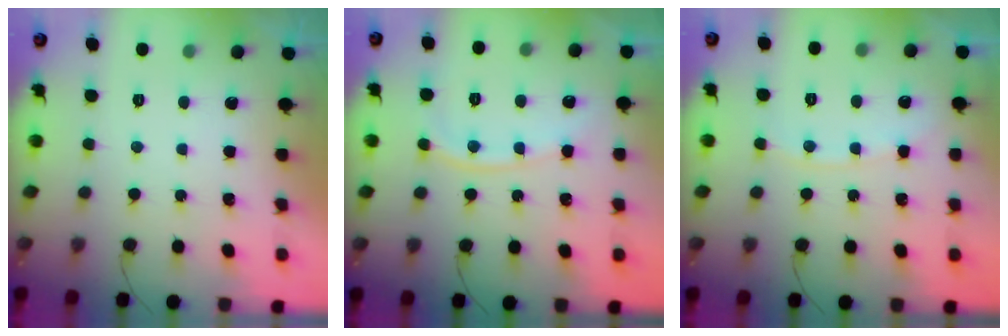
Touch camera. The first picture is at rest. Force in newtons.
{"total": 9.6, "press": 9.6, "slide": 1.2}
{"total": 6.2, "press": 6.2, "slide": 0.7}